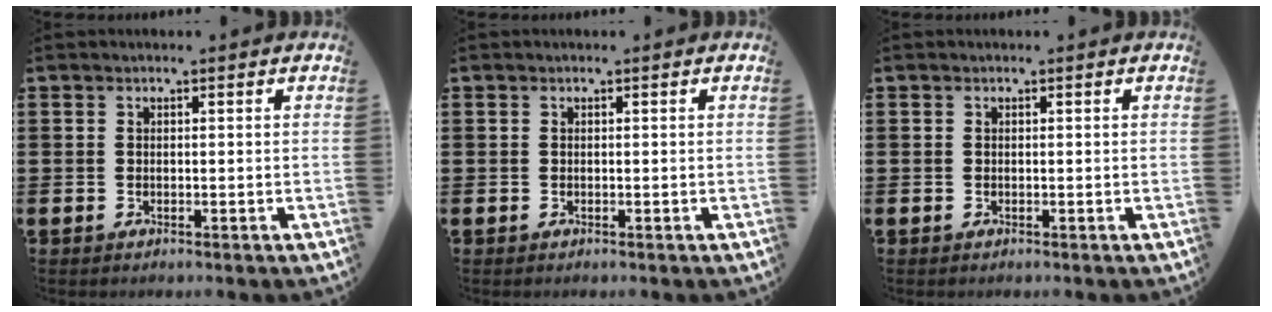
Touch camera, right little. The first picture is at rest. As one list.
[{"total": 0.0}, {"total": 0.0}]